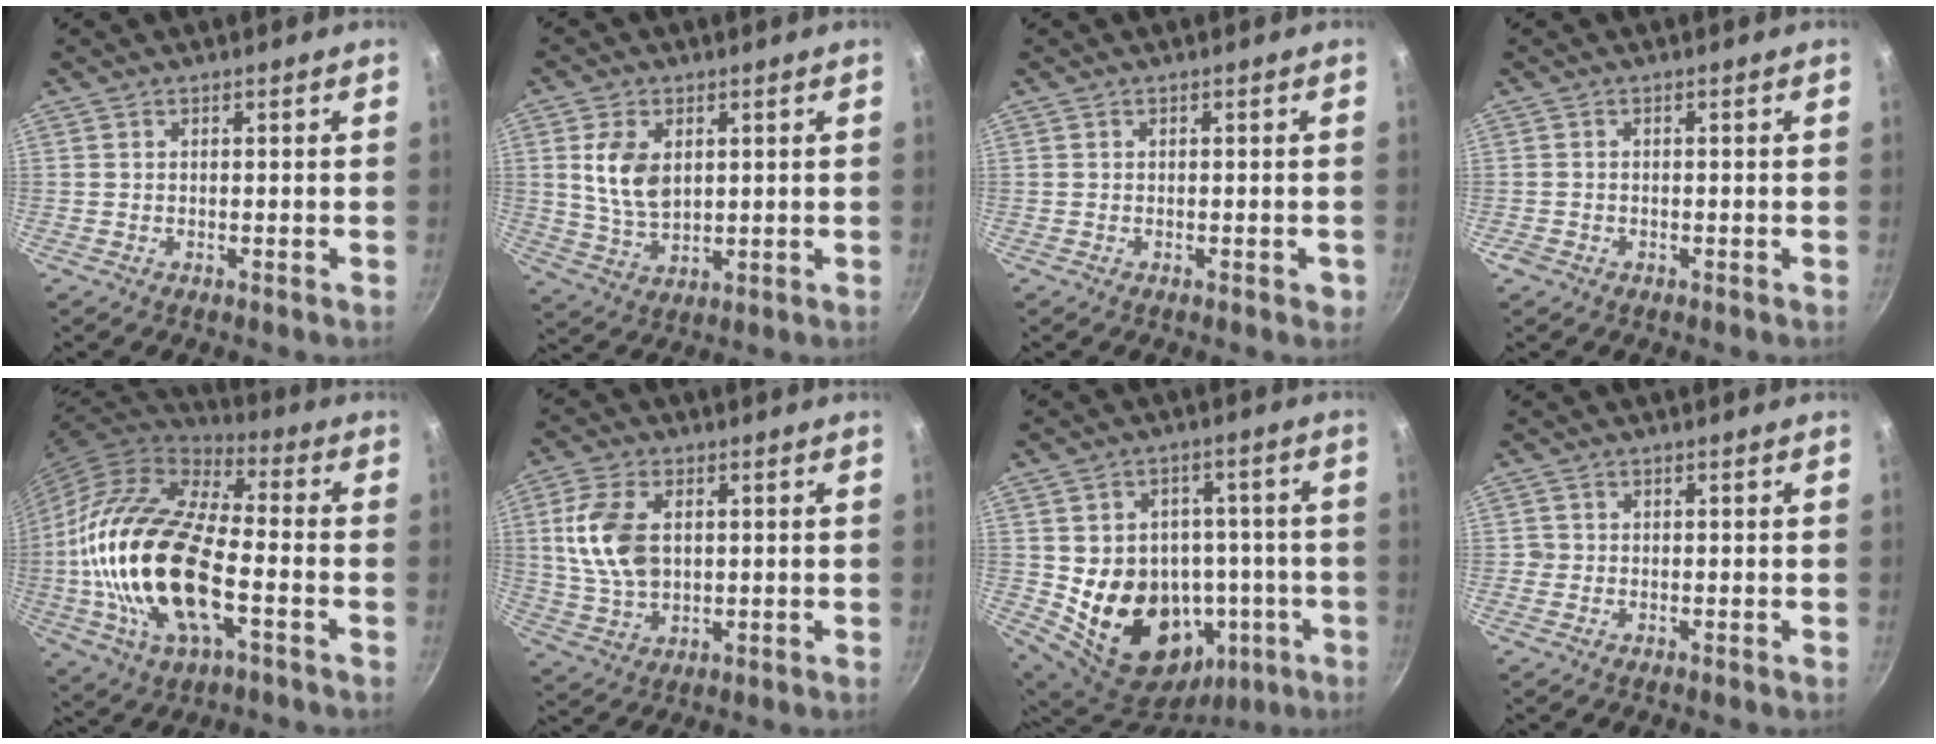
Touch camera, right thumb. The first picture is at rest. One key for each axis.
{"total": 8.9, "fx": 2.1, "fy": 5.8, "fz": 6.5, "tx": -0.114, "ty": -0.015, "tz": 0.046}
{"total": 1.2, "fx": -0.4, "fy": 0.7, "fz": 0.8, "tx": -0.001, "ty": 0.005, "tz": -0.006}
{"total": 1.4, "fx": -0.8, "fy": 1.1, "fz": 0.5, "tx": -0.012, "ty": 0.004, "tz": -0.012}
{"total": 25.6, "fx": -4.5, "fy": 12.1, "fz": 22.1, "tx": -0.428, "ty": 0.021, "tz": -0.091}
{"total": 11.6, "fx": 1.9, "fy": 7.4, "fz": 8.8, "tx": -0.160, "ty": -0.004, "tz": 0.038}
{"total": 20.0, "fx": -3.8, "fy": 16.1, "fz": 11.3, "tx": -0.146, "ty": 0.029, "tz": -0.033}
{"total": 1.1, "fx": -0.3, "fy": 1.0, "fz": 0.1, "tx": 0.002, "ty": 0.003, "tz": -0.007}